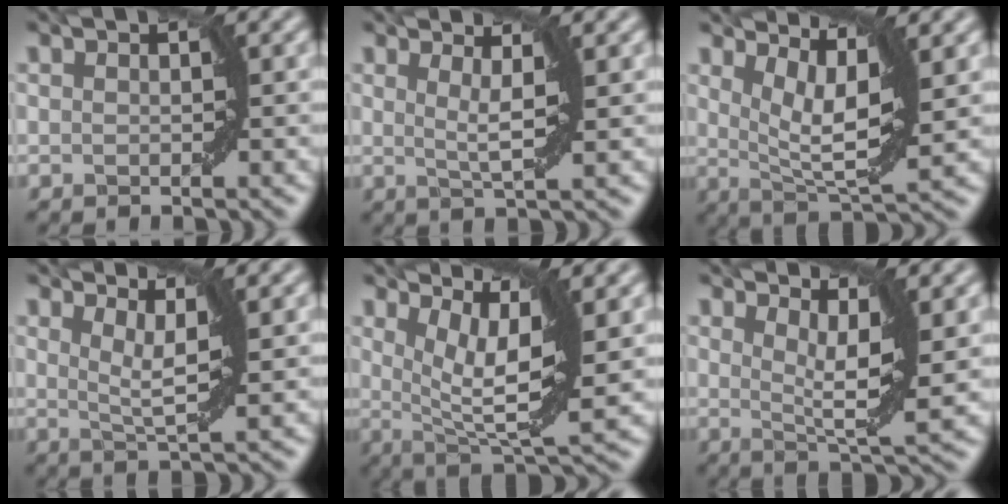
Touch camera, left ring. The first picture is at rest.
{"total": 2.7, "force": [1.1, 0.4, 2.4], "torque": [-0.039, -0.005, 0.020]}
{"total": 6.0, "force": [2.7, 1.6, 5.1], "torque": [-0.086, -0.008, 0.051]}
{"total": 3.3, "force": [1.8, 0.6, 2.7], "torque": [-0.047, -0.003, 0.031]}
{"total": 7.2, "force": [2.5, 1.8, 6.5], "torque": [-0.106, -0.006, 0.048]}
{"total": 4.9, "force": [2.0, 1.0, 4.4], "torque": [-0.068, -0.008, 0.037]}